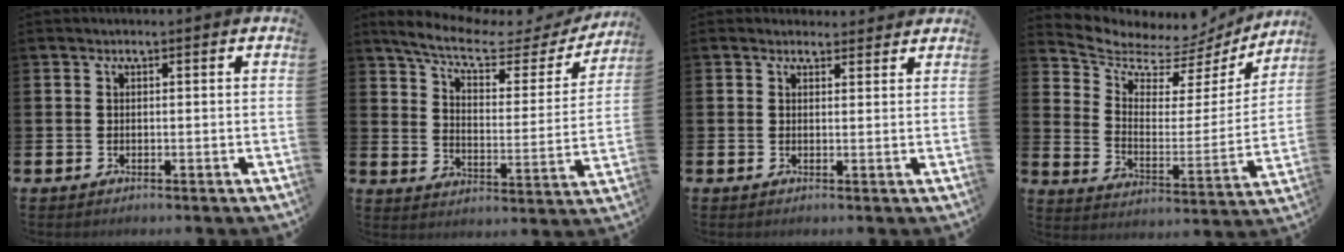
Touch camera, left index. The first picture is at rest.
{"total": 8.0, "force": [6.3, 2.5, 4.2], "torque": [-0.103, -0.036, 0.101]}
{"total": 1.7, "force": [1.6, 0.6, -0.1], "torque": [0.010, -0.006, 0.027]}
{"total": 6.4, "force": [5.7, 2.7, 1.0], "torque": [-0.058, -0.055, 0.093]}